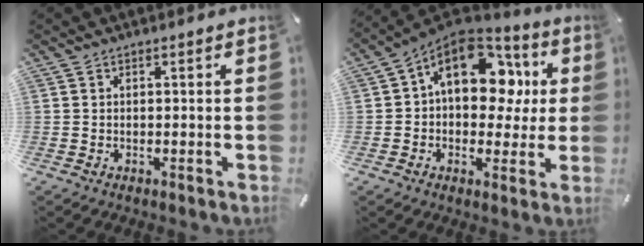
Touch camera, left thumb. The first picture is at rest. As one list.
[{"total": 17.3, "force": [5.6, 11.4, 11.7], "torque": [-0.170, -0.023, 0.101]}]